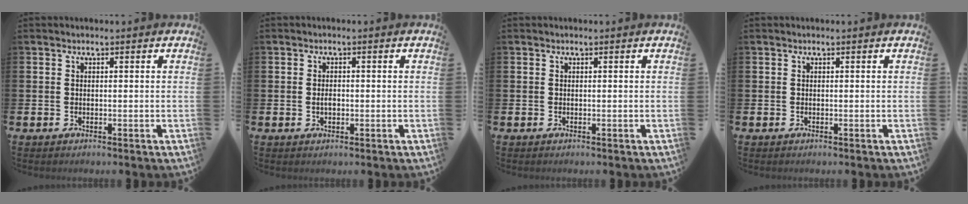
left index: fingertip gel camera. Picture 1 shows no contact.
{"total": 1.4, "force": [-0.1, 0.9, 1.1], "torque": [-0.019, 0.005, -0.005]}
{"total": 0.0}
{"total": 0.0}